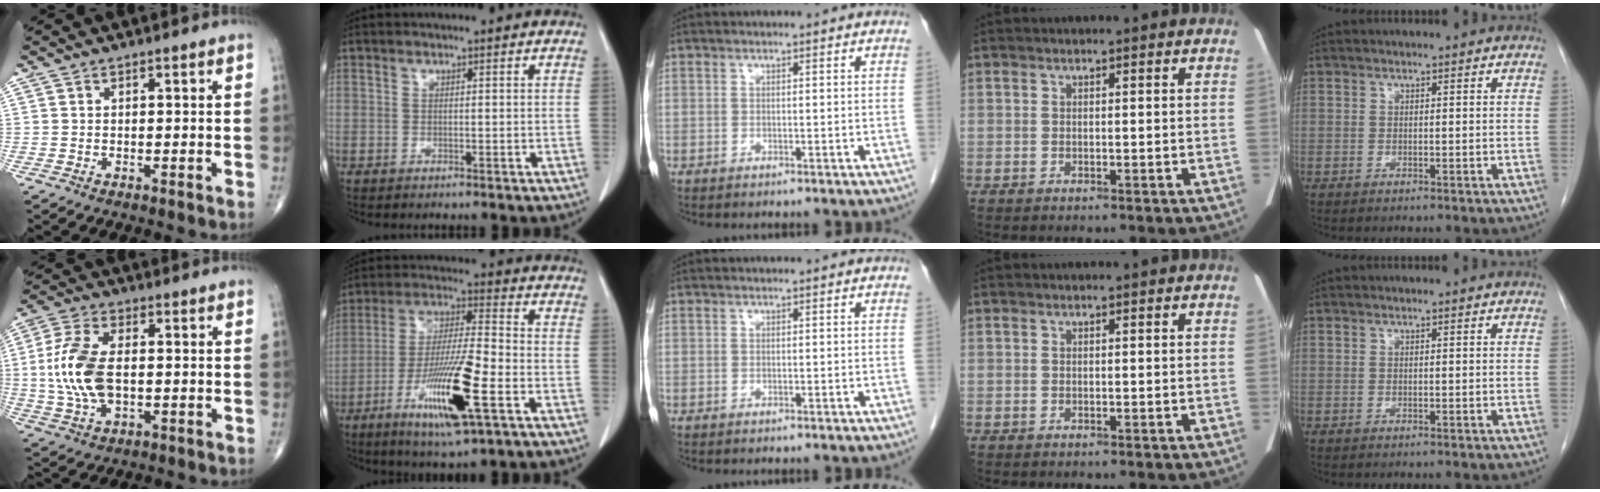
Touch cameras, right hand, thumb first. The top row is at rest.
{"thumb": {"total": 12.3, "force": [-0.1, 6.6, 10.4], "torque": [-0.221, 0.007, -0.003]}, "index": {"total": 15.2, "force": [-6.4, 1.1, 13.8], "torque": [-0.265, -0.023, -0.112]}}